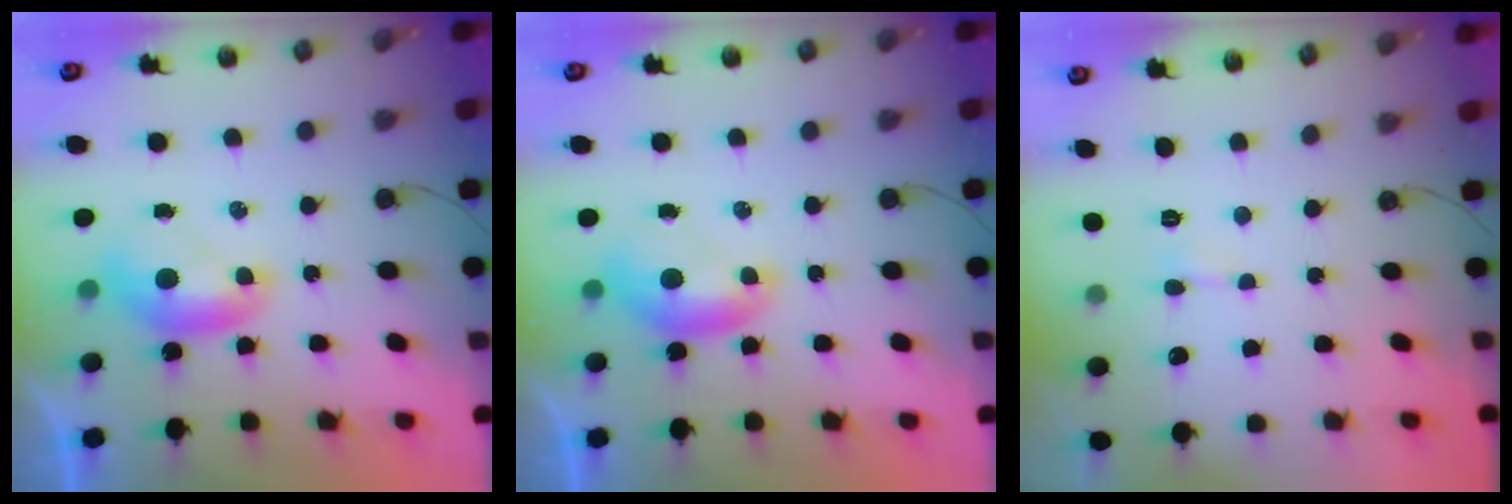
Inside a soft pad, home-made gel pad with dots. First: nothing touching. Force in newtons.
{"total": 0.0}
{"total": 0.9, "press": 0.9, "slide": 0.3}